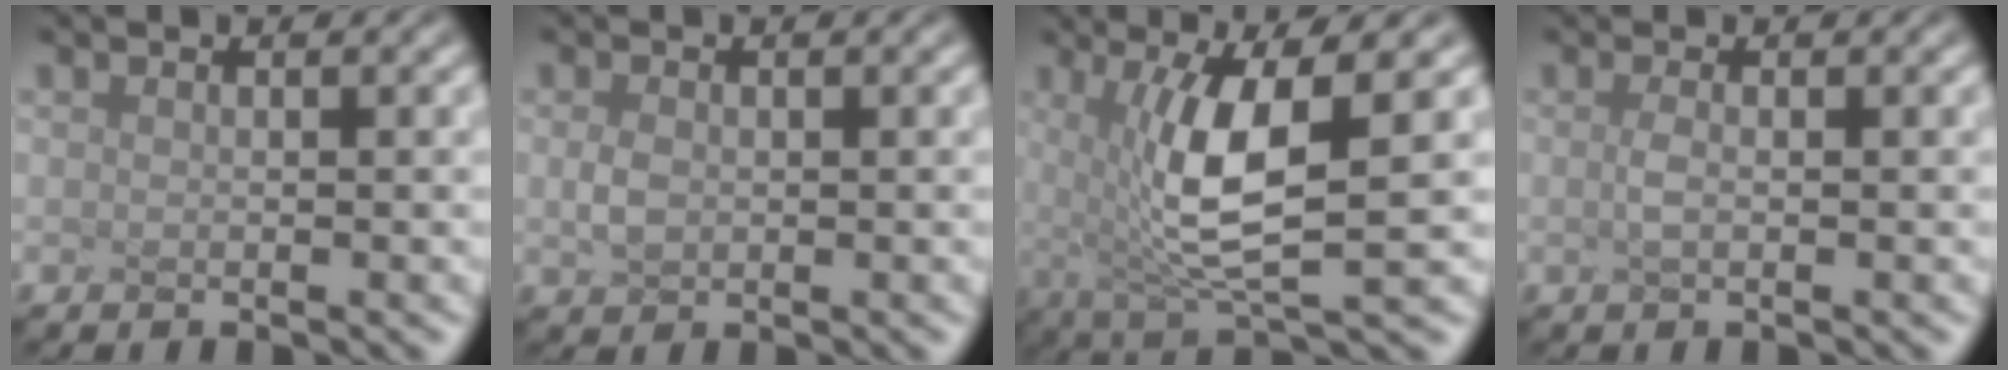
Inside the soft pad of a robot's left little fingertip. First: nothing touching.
{"total": 1.2, "force": [-1.0, -0.6, -0.4], "torque": [-0.035, -0.007, 0.027]}
{"total": 6.2, "force": [-0.3, 0.9, 6.1], "torque": [-0.151, -0.011, 0.038]}
{"total": 1.4, "force": [-1.2, -0.7, 0.0], "torque": [-0.032, -0.005, 0.014]}